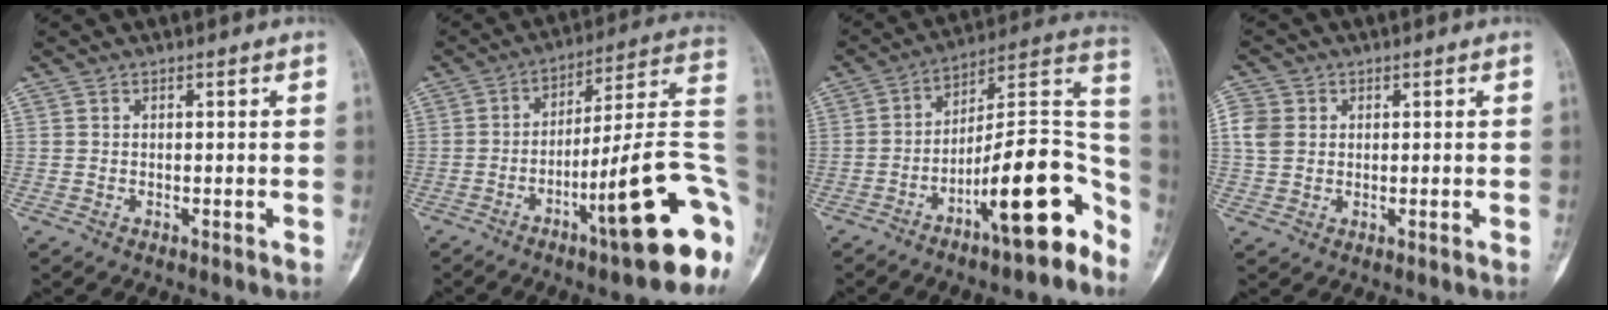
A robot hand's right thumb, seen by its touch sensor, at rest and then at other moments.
{"total": 21.9, "force": [-7.4, 3.4, 20.3], "torque": [-0.227, 0.038, -0.105]}
{"total": 19.1, "force": [-9.8, 5.3, 15.5], "torque": [-0.197, 0.092, -0.156]}
{"total": 4.7, "force": [0.9, 4.0, 2.3], "torque": [-0.041, 0.005, 0.014]}